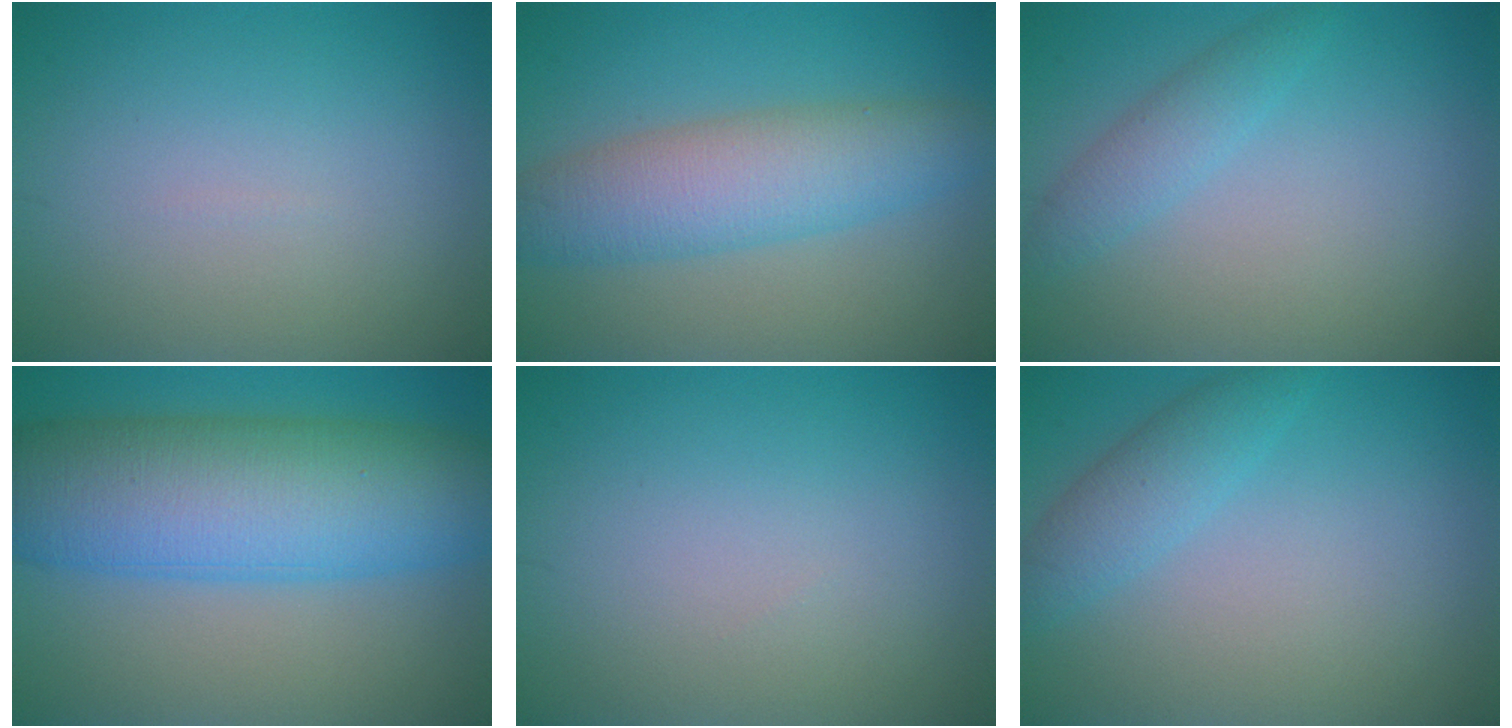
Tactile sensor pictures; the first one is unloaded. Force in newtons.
{"total": 6.3, "press": 6.3, "slide": 0.1}
{"total": 2.1, "press": 2.0, "slide": 0.2}
{"total": 12.6, "press": 12.6, "slide": 0.2}
{"total": 0.0}
{"total": 2.7, "press": 2.7, "slide": 0.1}